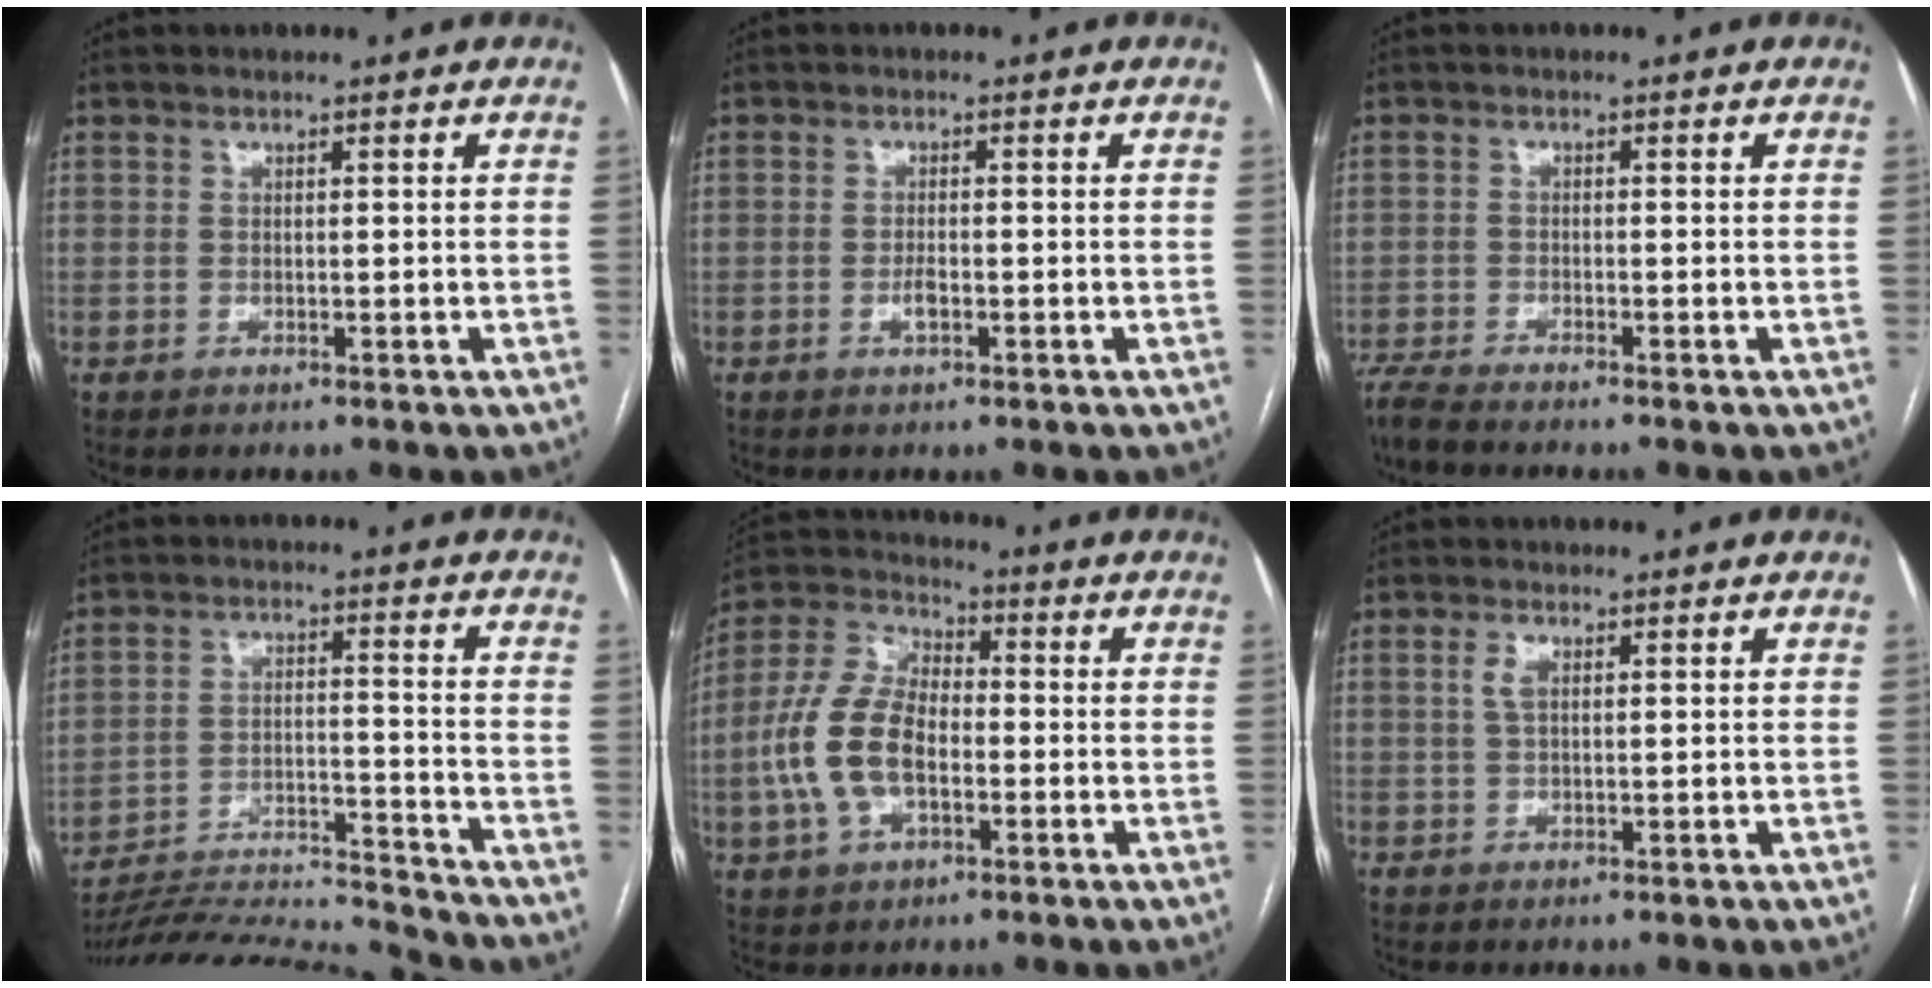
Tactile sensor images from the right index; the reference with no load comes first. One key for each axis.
{"total": 1.8, "fx": -0.7, "fy": 0.5, "fz": 1.6, "tx": -0.031, "ty": 0.001, "tz": -0.012}
{"total": 3.6, "fx": -3.3, "fy": -0.3, "fz": 1.5, "tx": -0.030, "ty": -0.015, "tz": -0.063}
{"total": 15.9, "fx": -15.7, "fy": -1.0, "fz": 2.6, "tx": -0.047, "ty": 0.009, "tz": -0.250}
{"total": 12.5, "fx": -2.4, "fy": 6.8, "fz": 10.2, "tx": -0.238, "ty": 0.021, "tz": -0.047}
{"total": 2.1, "fx": 0.6, "fy": 1.0, "fz": 1.8, "tx": -0.041, "ty": 0.006, "tz": 0.015}